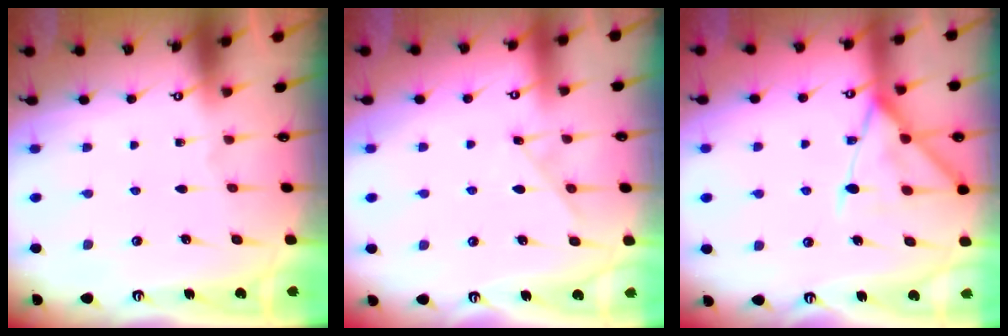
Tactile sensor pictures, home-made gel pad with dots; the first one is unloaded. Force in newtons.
{"total": 5.0, "press": 4.9, "slide": 0.7}
{"total": 15.1, "press": 15.0, "slide": 1.1}